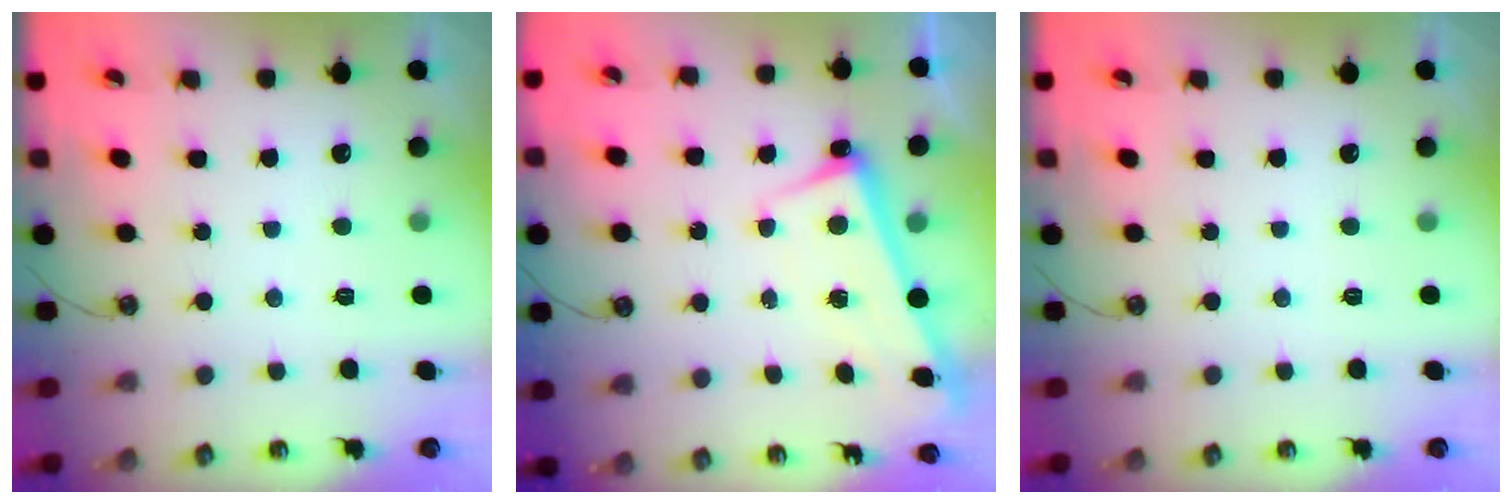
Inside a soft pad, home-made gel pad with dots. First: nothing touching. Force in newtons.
{"total": 2.9, "press": 2.8, "slide": 0.4}
{"total": 0.0}